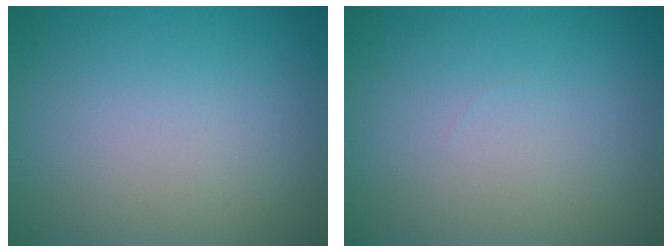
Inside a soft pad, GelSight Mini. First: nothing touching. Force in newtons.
{"total": 0.5, "press": 0.5, "slide": 0.0}